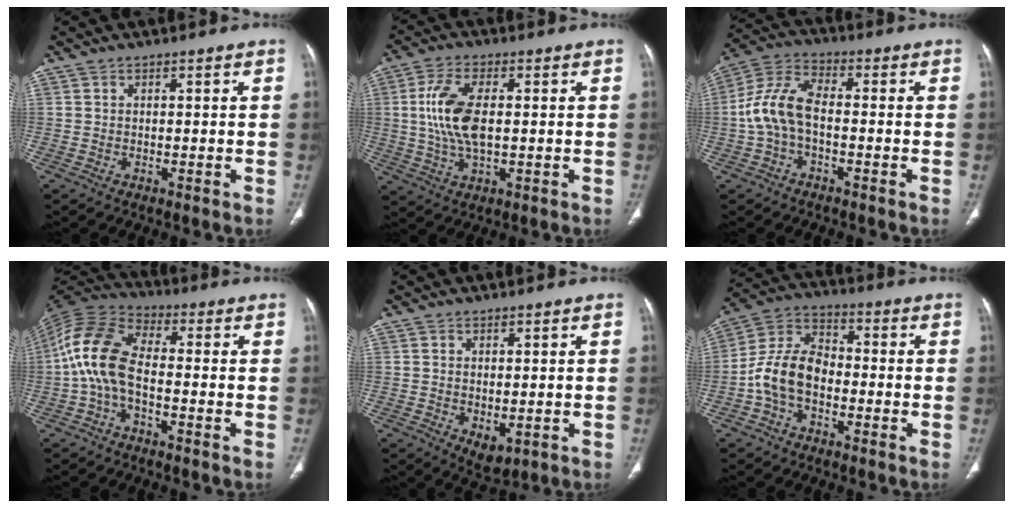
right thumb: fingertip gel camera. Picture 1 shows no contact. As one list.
[{"total": 10.6, "force": [0.9, 5.1, 9.3], "torque": [-0.199, 0.002, 0.020]}, {"total": 9.5, "force": [-1.4, 5.2, 7.8], "torque": [-0.161, 0.033, -0.037]}, {"total": 11.8, "force": [-1.9, 5.9, 10.0], "torque": [-0.212, 0.032, -0.050]}, {"total": 3.6, "force": [-0.6, 2.2, 2.7], "torque": [-0.038, -0.008, 0.005]}, {"total": 10.5, "force": [-3.0, 6.9, 7.4], "torque": [-0.136, 0.039, -0.066]}]